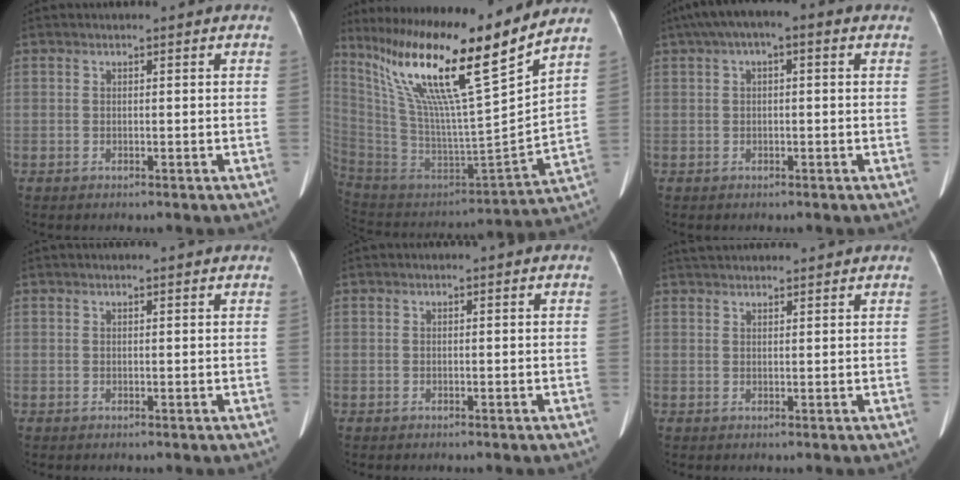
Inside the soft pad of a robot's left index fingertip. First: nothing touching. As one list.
[{"total": 23.5, "force": [16.8, -0.3, 16.4], "torque": [-0.297, -0.011, 0.299]}, {"total": 6.6, "force": [3.2, 2.3, 5.3], "torque": [-0.095, 0.041, 0.044]}, {"total": 3.5, "force": [3.3, 0.1, 1.4], "torque": [-0.017, 0.019, 0.037]}, {"total": 0.0}, {"total": 8.5, "force": [7.9, 1.0, 3.0], "torque": [-0.048, 0.040, 0.114]}]